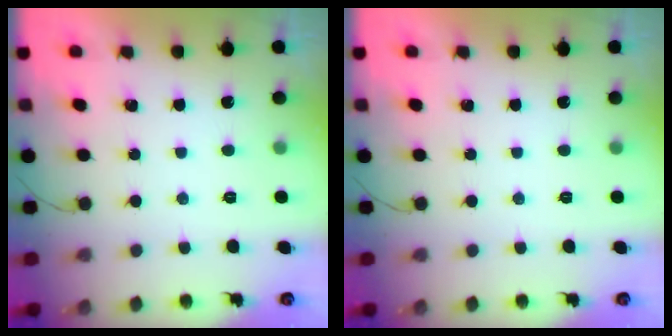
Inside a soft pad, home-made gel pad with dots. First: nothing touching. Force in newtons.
{"total": 0.0}